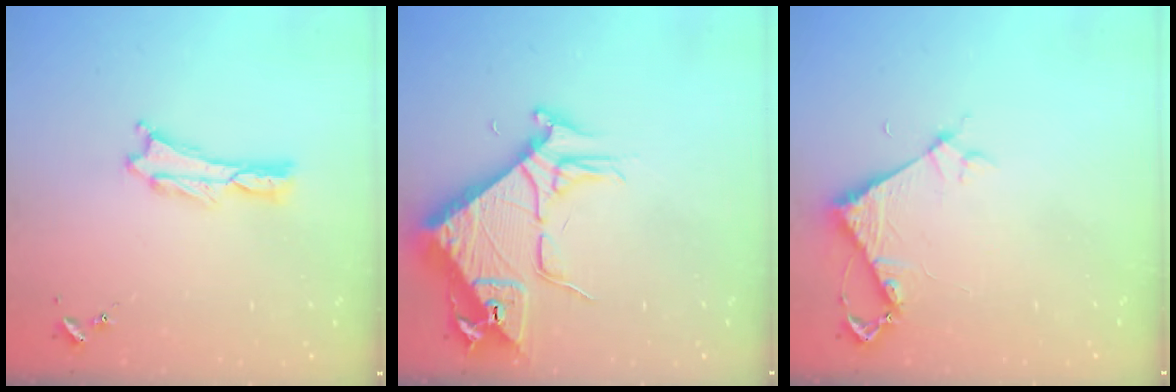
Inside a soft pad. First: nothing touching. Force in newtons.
{"total": 7.9, "press": 7.8, "slide": 1.0}
{"total": 3.9, "press": 3.8, "slide": 0.3}